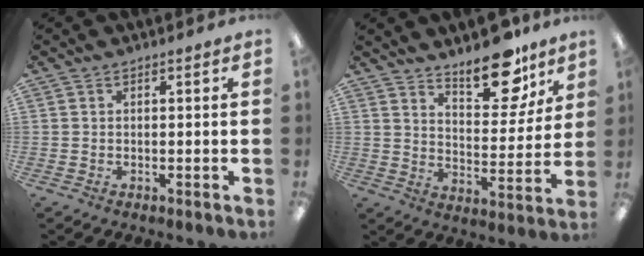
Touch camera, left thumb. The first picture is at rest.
{"total": 15.0, "force": [11.4, 6.1, 7.5], "torque": [-0.085, -0.078, 0.193]}